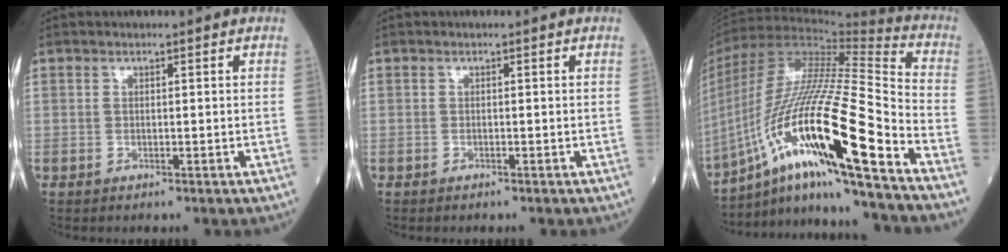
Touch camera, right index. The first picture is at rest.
{"total": 0.0}
{"total": 25.4, "force": [-12.8, 0.9, 22.0], "torque": [-0.421, -0.029, -0.231]}